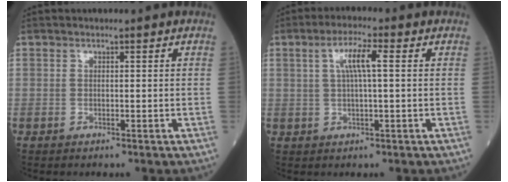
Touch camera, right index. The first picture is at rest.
{"total": 5.0, "force": [1.2, 0.5, 4.9], "torque": [-0.095, 0.011, 0.024]}